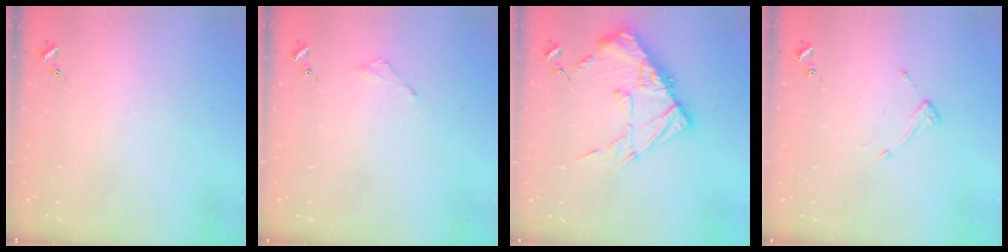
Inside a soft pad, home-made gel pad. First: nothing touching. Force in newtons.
{"total": 1.8, "press": 1.8, "slide": 0.2}
{"total": 18.5, "press": 18.5, "slide": 1.8}
{"total": 7.5, "press": 7.5, "slide": 0.5}